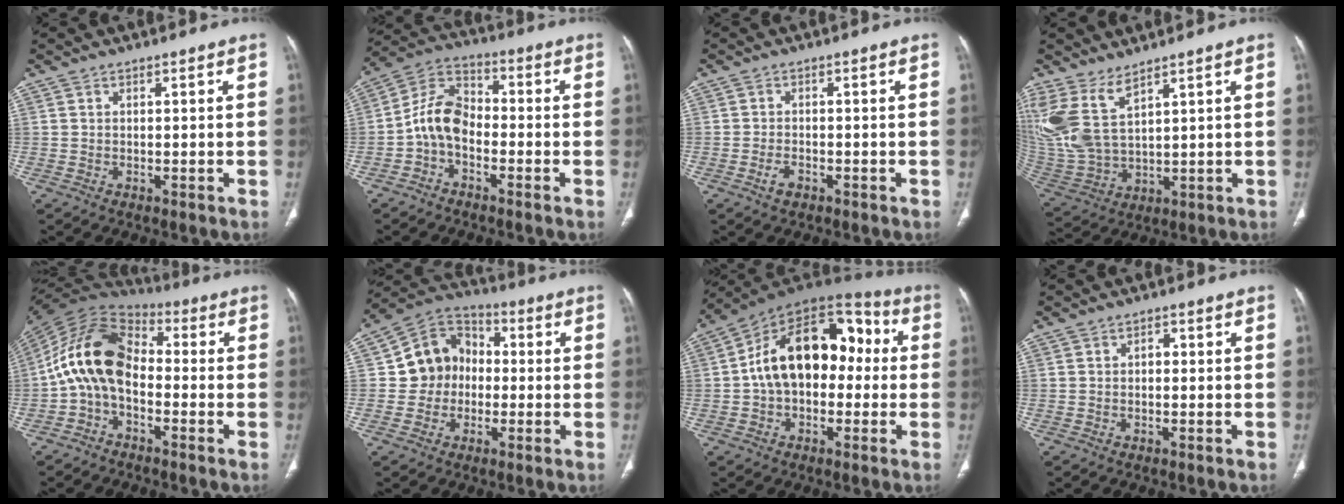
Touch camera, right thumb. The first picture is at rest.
{"total": 8.9, "force": [-2.4, 5.9, 6.2], "torque": [-0.107, 0.039, -0.062]}
{"total": 2.4, "force": [-1.3, 1.4, 1.4], "torque": [-0.029, 0.008, -0.021]}
{"total": 12.3, "force": [7.2, 5.2, 8.5], "torque": [-0.199, -0.034, 0.170]}
{"total": 14.3, "force": [-2.0, 9.3, 10.6], "torque": [-0.187, 0.055, -0.052]}
{"total": 11.3, "force": [-0.6, 10.2, 4.8], "torque": [-0.040, 0.032, -0.021]}
{"total": 20.0, "force": [0.7, 12.8, 15.4], "torque": [-0.215, 0.056, 0.002]}
{"total": 1.4, "force": [0.1, 1.0, 1.1], "torque": [-0.013, 0.007, -0.001]}